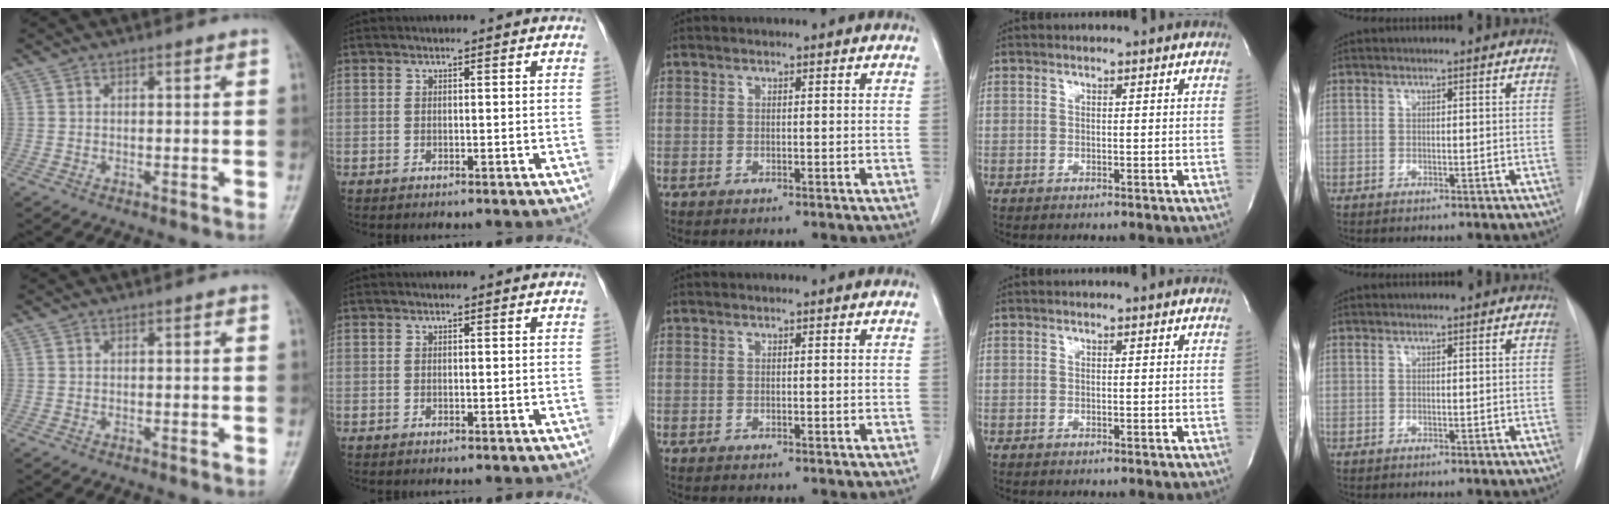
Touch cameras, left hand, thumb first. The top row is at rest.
{}